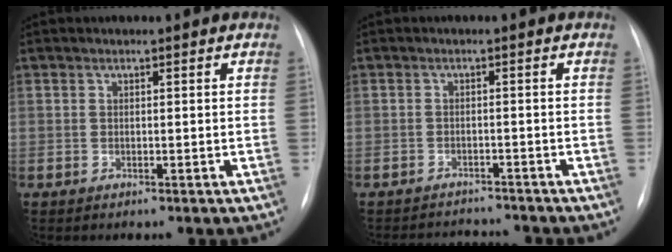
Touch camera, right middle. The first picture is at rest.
{"total": 5.3, "force": [-5.2, 0.8, 0.2], "torque": [-0.002, 0.005, -0.074]}